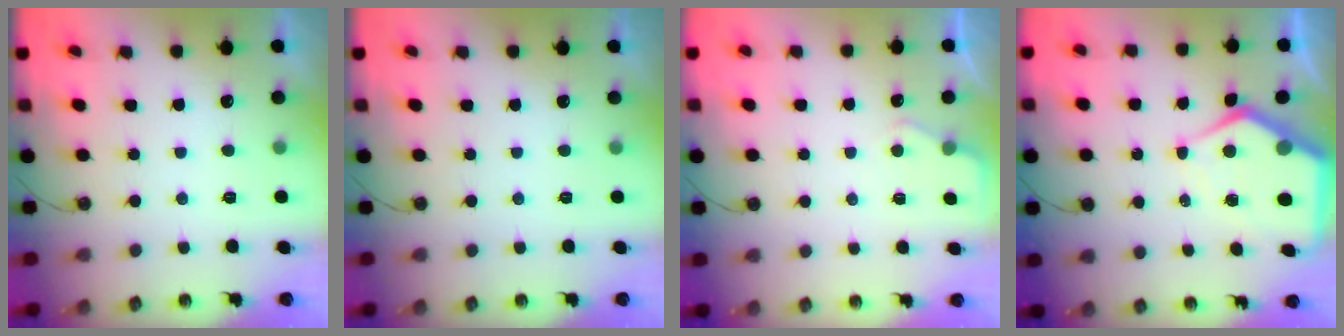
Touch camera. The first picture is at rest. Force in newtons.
{"total": 0.0}
{"total": 3.5, "press": 3.5, "slide": 0.5}
{"total": 11.2, "press": 11.1, "slide": 1.1}